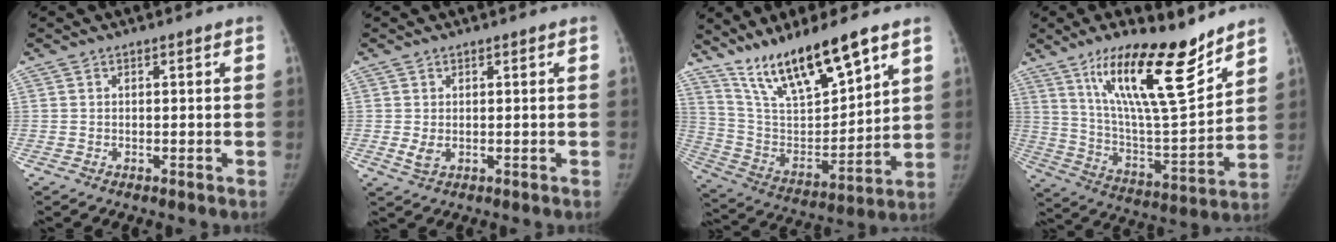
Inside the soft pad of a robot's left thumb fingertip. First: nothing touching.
{"total": 2.0, "force": [0.2, 1.2, 1.6], "torque": [-0.031, -0.006, 0.010]}
{"total": 18.7, "force": [13.3, 4.6, 12.3], "torque": [-0.192, -0.064, 0.257]}
{"total": 21.5, "force": [14.0, 5.1, 15.5], "torque": [-0.231, -0.078, 0.246]}